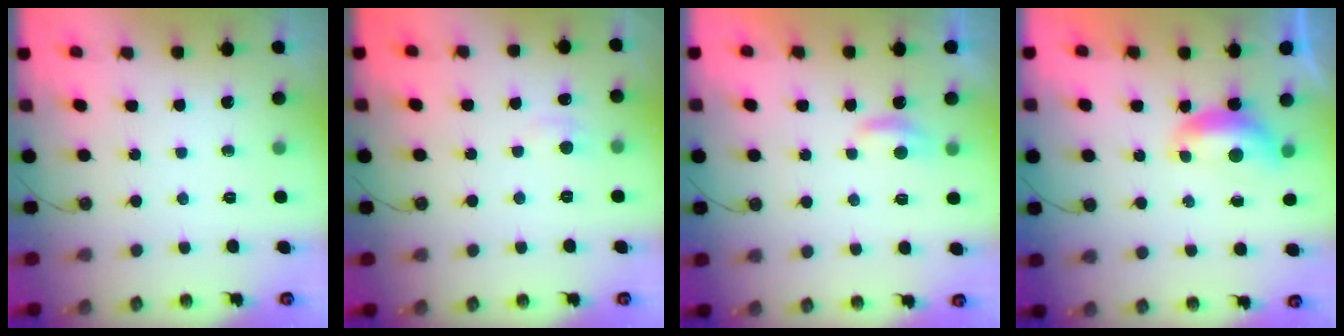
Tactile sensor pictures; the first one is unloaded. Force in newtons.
{"total": 2.1, "press": 2.0, "slide": 0.4}
{"total": 1.4, "press": 1.3, "slide": 0.5}
{"total": 1.7, "press": 1.6, "slide": 0.7}